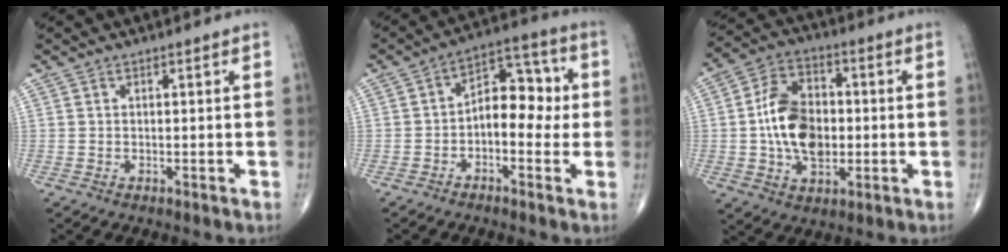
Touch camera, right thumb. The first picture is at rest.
{"total": 10.0, "force": [-0.8, 6.1, 7.9], "torque": [-0.073, 0.039, -0.026]}
{"total": 13.6, "force": [-0.6, 9.0, 10.2], "torque": [-0.158, 0.018, -0.013]}